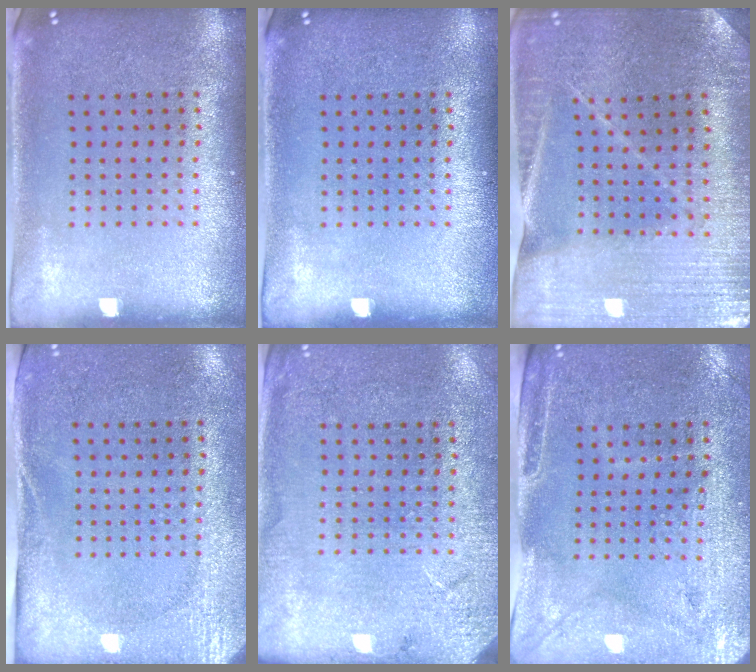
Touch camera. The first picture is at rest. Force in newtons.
{"total": 0.0}
{"total": 1.7, "press": 1.7, "slide": 0.1}
{"total": 2.7, "press": 2.1, "slide": 1.7}
{"total": 2.6, "press": 2.5, "slide": 0.7}
{"total": 3.0, "press": 2.5, "slide": 1.5}